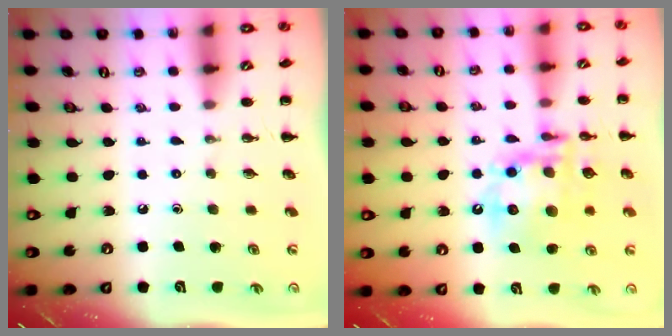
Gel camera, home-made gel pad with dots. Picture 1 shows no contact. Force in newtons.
{"total": 16.6, "press": 16.2, "slide": 3.6}